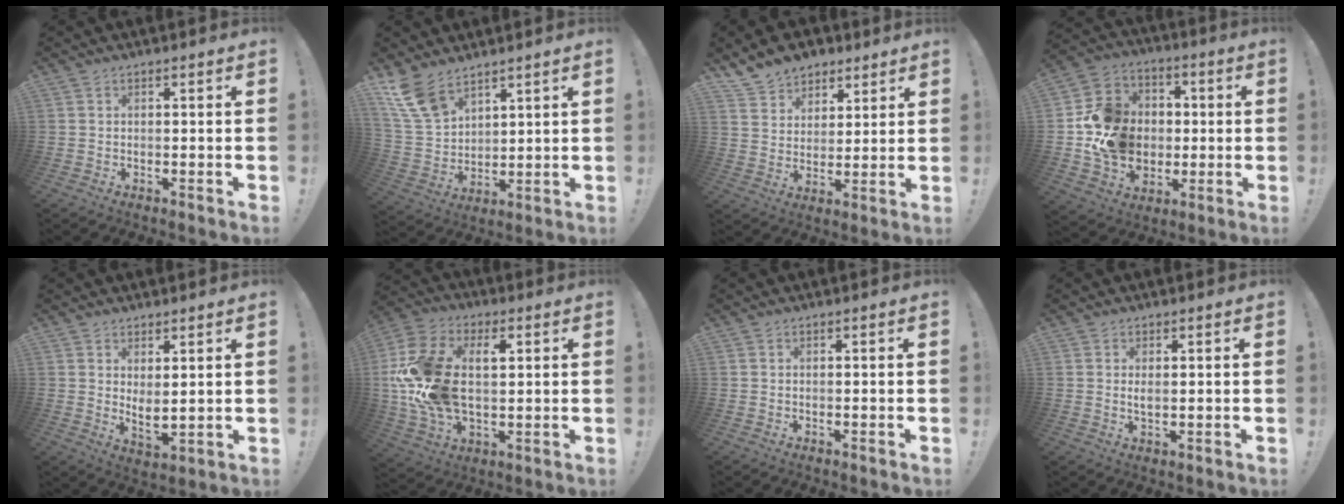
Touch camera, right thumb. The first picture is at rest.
{"total": 12.3, "force": [8.8, 6.5, 5.7], "torque": [-0.116, -0.047, 0.175]}
{"total": 10.1, "force": [7.6, 6.5, 1.8], "torque": [-0.040, -0.054, 0.153]}
{"total": 16.2, "force": [-1.5, 14.7, 6.5], "torque": [-0.080, 0.029, -0.008]}
{"total": 4.7, "force": [2.9, 1.7, 3.3], "torque": [-0.046, -0.026, 0.056]}
{"total": 21.7, "force": [3.0, 13.9, 16.3], "torque": [-0.318, 0.002, 0.059]}
{"total": 0.0}
{"total": 1.8, "force": [0.7, 0.6, 1.6], "torque": [-0.027, -0.002, 0.010]}